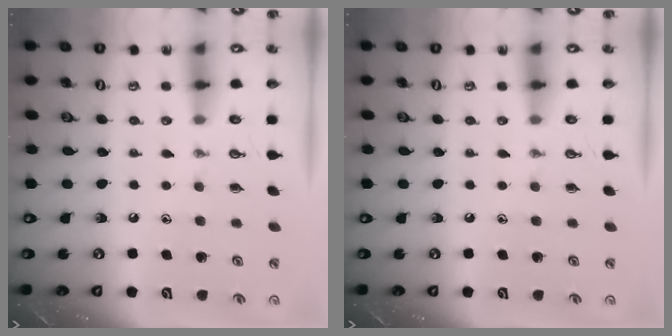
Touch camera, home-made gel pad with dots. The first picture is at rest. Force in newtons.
{"total": 0.0}